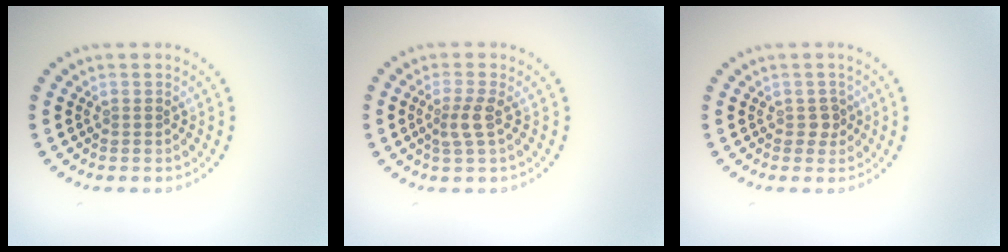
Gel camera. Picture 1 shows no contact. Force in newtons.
{"total": 2.1, "press": 1.7, "slide": 1.2}
{"total": 1.2, "press": 1.0, "slide": 0.6}